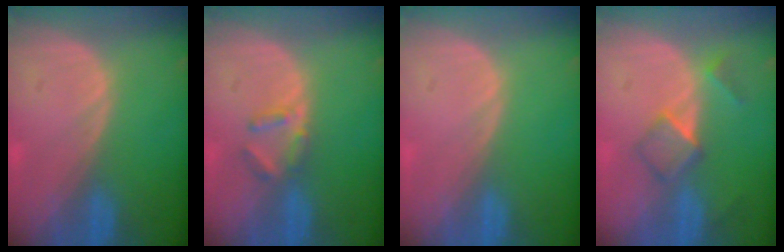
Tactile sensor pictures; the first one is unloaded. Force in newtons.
{"total": 3.0, "press": 3.0, "slide": 0.4}
{"total": 0.0}
{"total": 5.2, "press": 4.5, "slide": 2.5}